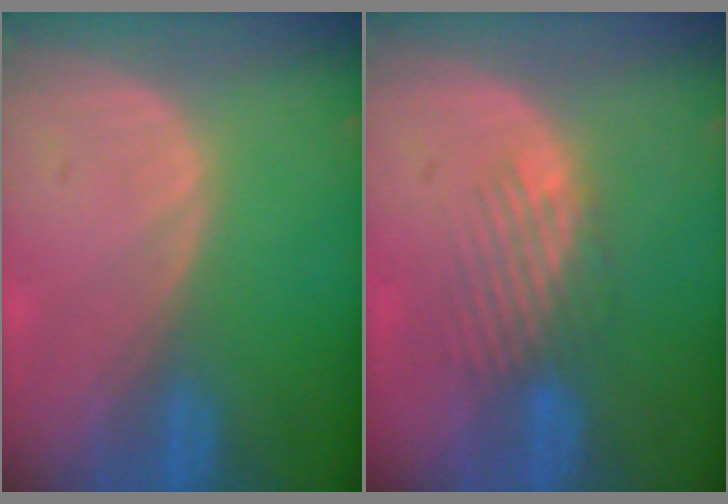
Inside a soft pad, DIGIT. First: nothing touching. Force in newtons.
{"total": 4.1, "press": 3.6, "slide": 1.9}